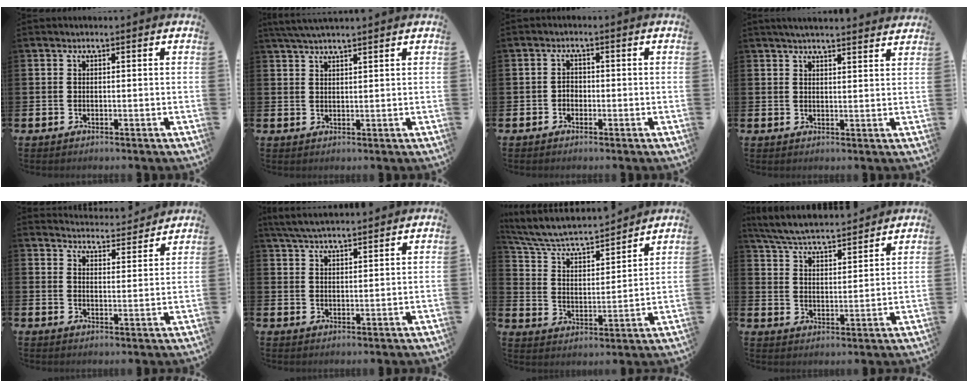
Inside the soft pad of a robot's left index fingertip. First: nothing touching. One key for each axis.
{"total": 3.4, "fx": 3.2, "fy": 0.1, "fz": 1.1, "tx": -0.038, "ty": -0.002, "tz": 0.062}
{"total": 1.4, "fx": -0.7, "fy": 1.2, "fz": 0.5, "tx": -0.006, "ty": 0.002, "tz": -0.016}
{"total": 3.4, "fx": 3.3, "fy": 0.0, "fz": 0.9, "tx": -0.024, "ty": -0.011, "tz": 0.060}
{"total": 4.3, "fx": 4.3, "fy": 0.4, "fz": -0.1, "tx": -0.007, "ty": -0.039, "tz": 0.074}
{"total": 4.4, "fx": 4.3, "fy": 0.4, "fz": 1.1, "tx": -0.036, "ty": -0.014, "tz": 0.079}
{"total": 6.5, "fx": 6.0, "fy": 1.5, "fz": 2.1, "tx": -0.072, "ty": -0.050, "tz": 0.099}
{"total": 6.2, "fx": 6.1, "fy": 0.6, "fz": 1.0, "tx": -0.045, "ty": -0.039, "tz": 0.107}